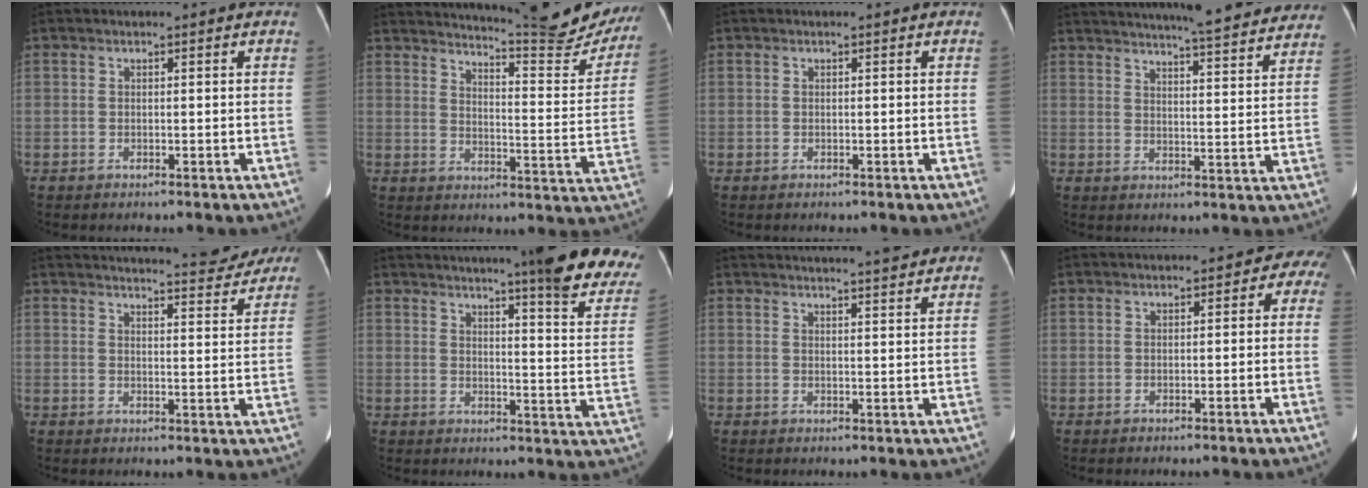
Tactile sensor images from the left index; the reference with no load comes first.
{"total": 20.5, "force": [19.2, 0.8, 7.0], "torque": [-0.099, -0.092, 0.229]}
{"total": 0.0}
{"total": 25.1, "force": [22.8, 2.4, 10.2], "torque": [-0.150, -0.033, 0.276]}
{"total": 13.1, "force": [12.5, 1.5, 3.6], "torque": [-0.041, -0.010, 0.139]}
{"total": 18.6, "force": [15.0, 0.9, 11.1], "torque": [-0.122, -0.047, 0.171]}
{"total": 13.4, "force": [12.5, 0.8, 5.0], "torque": [-0.070, 0.015, 0.152]}
{"total": 2.9, "force": [-0.4, 2.0, 2.0], "torque": [-0.005, 0.020, -0.013]}